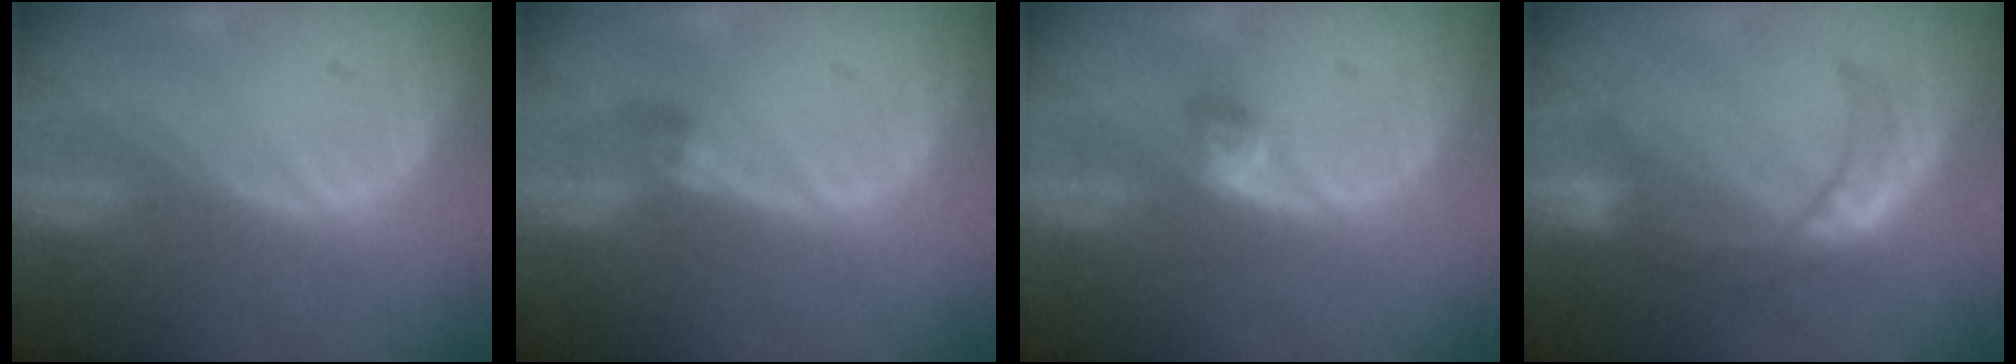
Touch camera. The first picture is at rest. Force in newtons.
{"total": 2.9, "press": 2.6, "slide": 1.4}
{"total": 2.6, "press": 2.3, "slide": 1.1}
{"total": 7.1, "press": 7.0, "slide": 1.5}